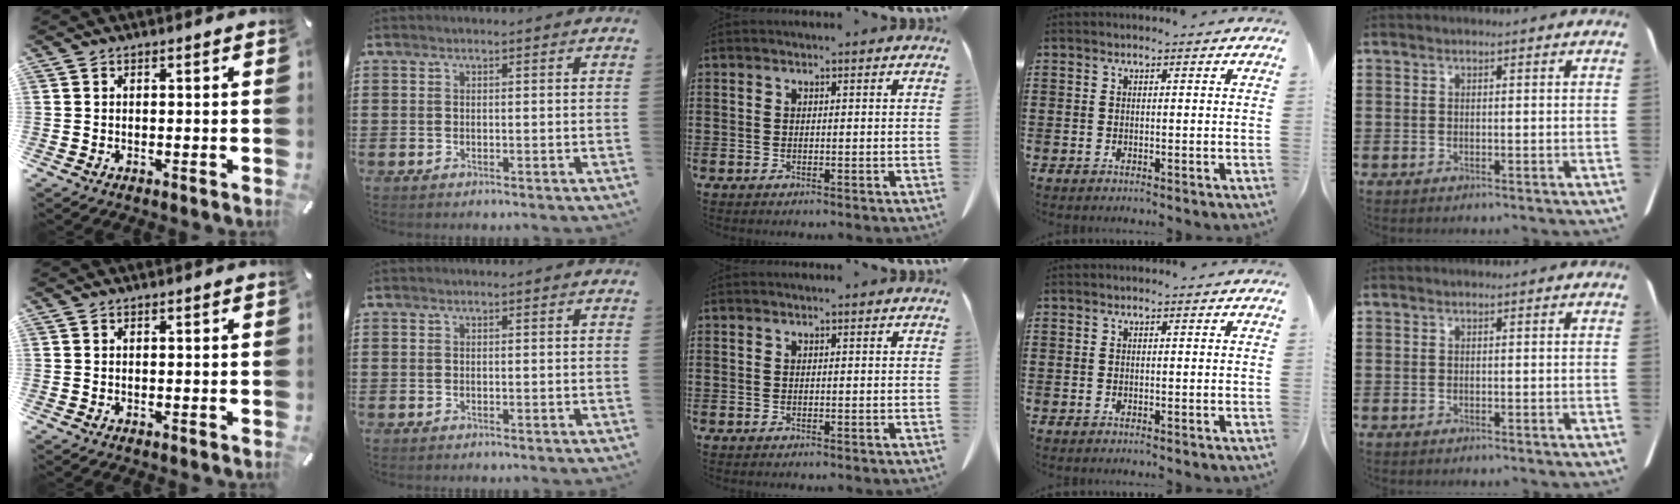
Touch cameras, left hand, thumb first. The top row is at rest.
{}